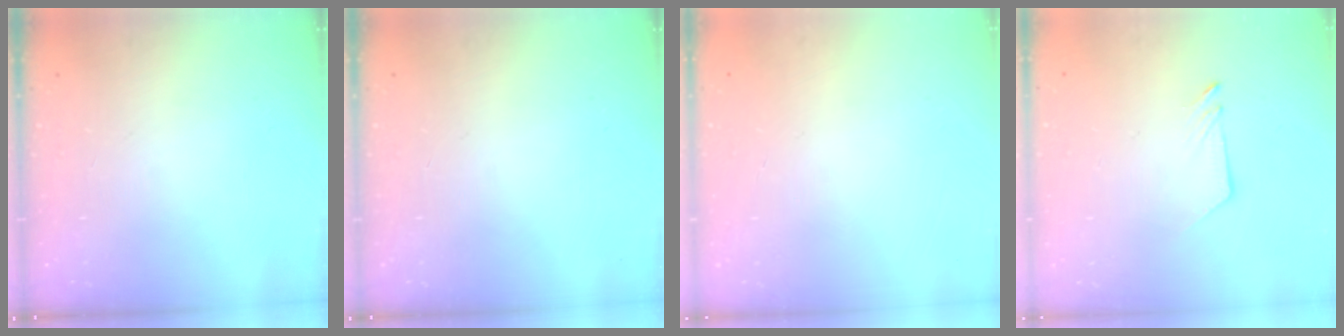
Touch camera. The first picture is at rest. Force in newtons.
{"total": 0.0}
{"total": 0.0}
{"total": 2.6, "press": 2.6, "slide": 0.3}